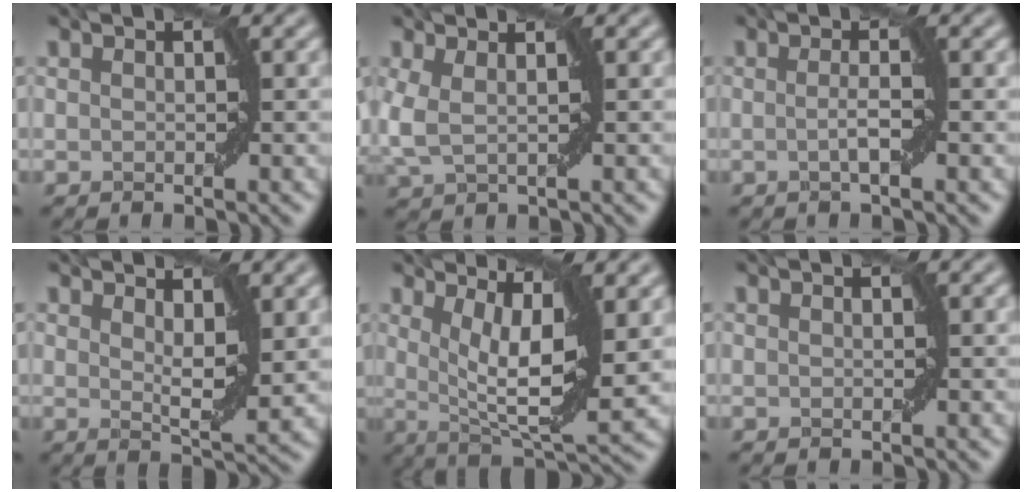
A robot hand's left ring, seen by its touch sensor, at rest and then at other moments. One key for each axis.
{"total": 2.3, "fx": 0.5, "fy": 0.8, "fz": 2.1, "tx": -0.054, "ty": 0.004, "tz": 0.009}
{"total": 1.9, "fx": -0.2, "fy": 0.2, "fz": 1.8, "tx": -0.036, "ty": 0.001, "tz": -0.007}
{"total": 3.2, "fx": 1.6, "fy": 0.9, "fz": 2.7, "tx": -0.042, "ty": -0.009, "tz": 0.027}
{"total": 8.0, "fx": 2.1, "fy": 2.2, "fz": 7.4, "tx": -0.119, "ty": -0.010, "tz": 0.040}
{"total": 0.0}